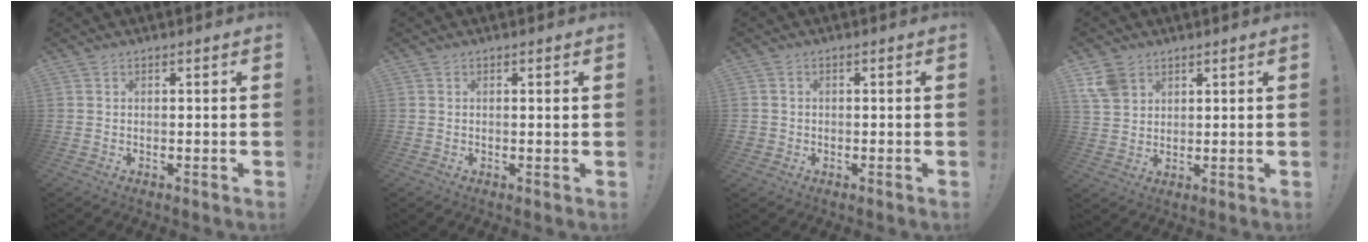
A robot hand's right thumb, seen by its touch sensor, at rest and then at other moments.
{"total": 0.9, "force": [0.5, -0.3, 0.7], "torque": [-0.006, -0.003, 0.007]}
{"total": 1.5, "force": [-0.4, 1.3, 0.6], "torque": [-0.011, 0.004, -0.007]}
{"total": 7.0, "force": [4.2, 4.8, 2.8], "torque": [-0.057, -0.009, 0.087]}